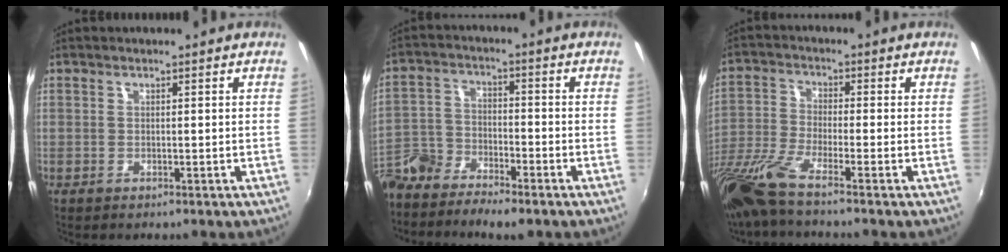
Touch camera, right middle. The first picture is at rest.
{"total": 10.2, "force": [-8.4, 3.8, 4.4], "torque": [-0.117, -0.008, -0.168]}
{"total": 10.5, "force": [-8.1, 0.1, 6.7], "torque": [-0.147, -0.035, -0.162]}